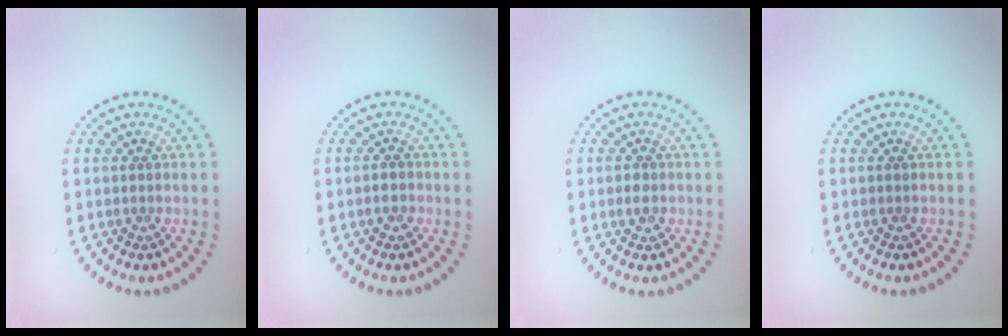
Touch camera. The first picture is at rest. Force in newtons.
{"total": 1.1, "press": 1.1, "slide": 0.4}
{"total": 1.2, "press": 1.2, "slide": 0.4}
{"total": 0.0}